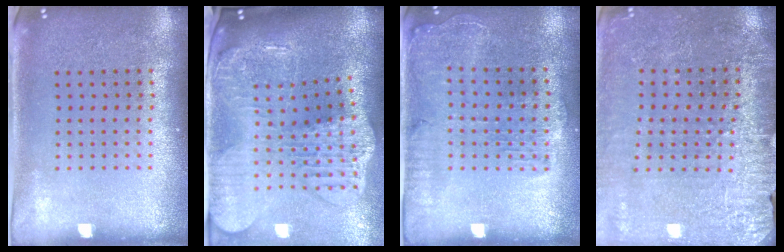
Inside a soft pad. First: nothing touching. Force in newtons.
{"total": 4.4, "press": 3.3, "slide": 2.9}
{"total": 1.4, "press": 1.4, "slide": 0.3}
{"total": 2.8, "press": 2.8, "slide": 0.3}